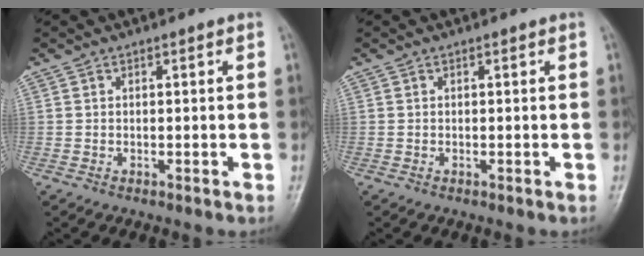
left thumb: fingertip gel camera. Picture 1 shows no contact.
{"total": 0.0}